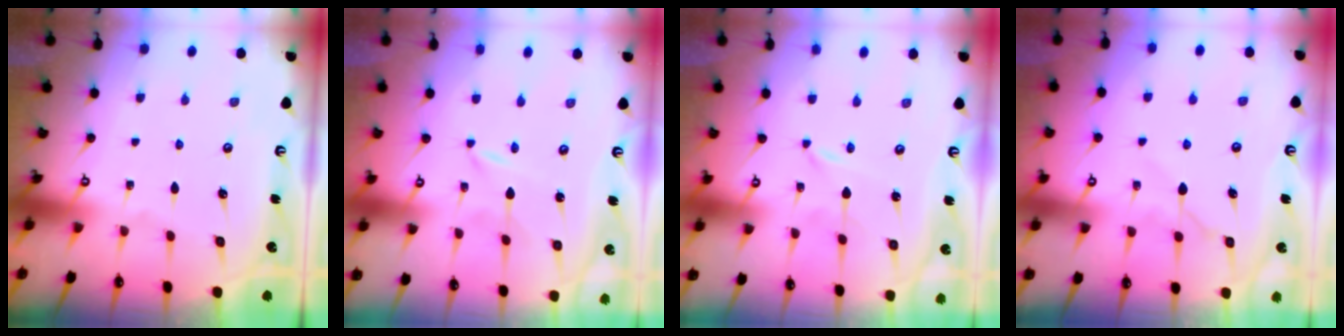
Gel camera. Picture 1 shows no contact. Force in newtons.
{"total": 0.0}
{"total": 0.0}
{"total": 5.3, "press": 5.2, "slide": 0.6}